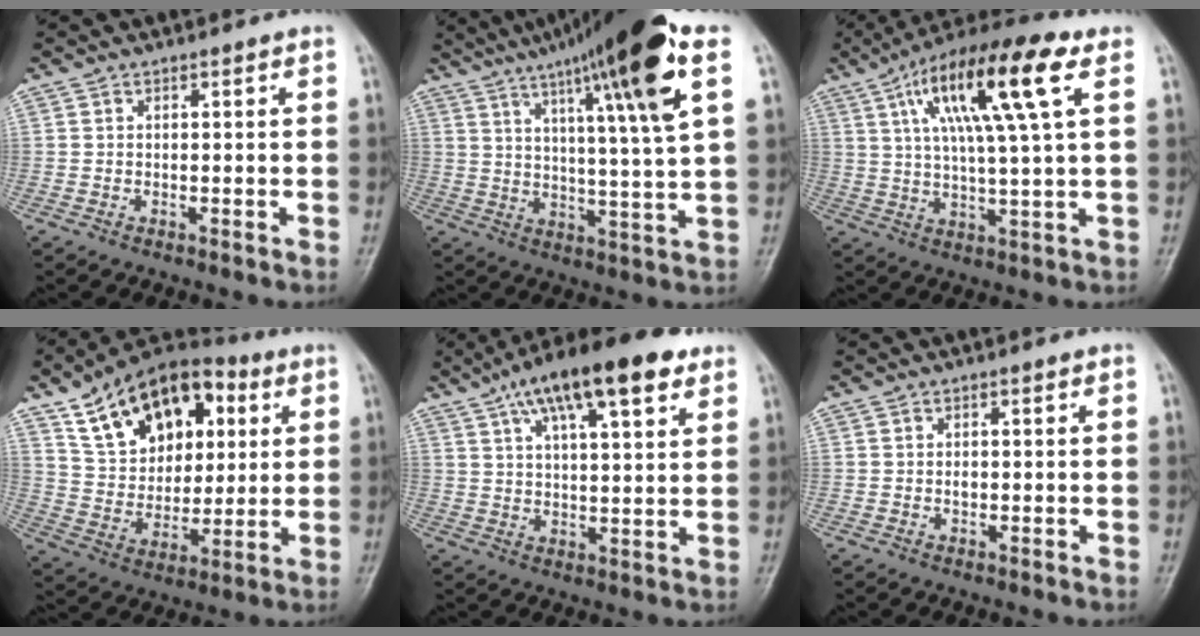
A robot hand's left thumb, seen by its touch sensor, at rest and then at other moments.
{"total": 21.0, "force": [10.5, 1.7, 18.1], "torque": [-0.279, -0.017, 0.163]}
{"total": 17.6, "force": [6.6, 3.3, 16.0], "torque": [-0.284, 0.005, 0.105]}
{"total": 21.2, "force": [8.7, 13.7, 13.5], "torque": [-0.169, -0.005, 0.149]}
{"total": 17.7, "force": [10.1, 5.8, 13.3], "torque": [-0.200, -0.010, 0.162]}
{"total": 0.9, "force": [0.1, 0.6, 0.6], "torque": [-0.008, 0.001, 0.000]}